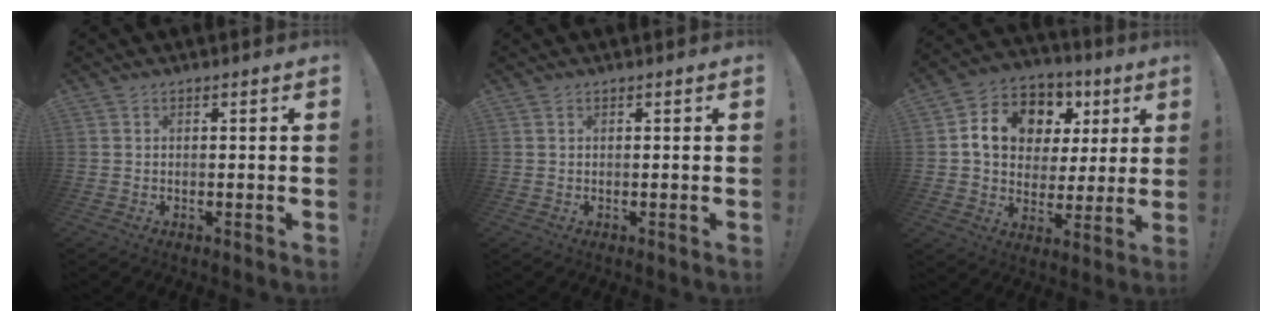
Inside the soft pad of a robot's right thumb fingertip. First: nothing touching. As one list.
[{"total": 0.0}, {"total": 14.2, "force": [5.3, 11.0, 7.3], "torque": [-0.109, -0.022, 0.106]}]